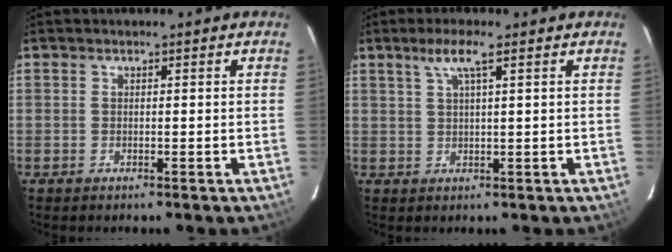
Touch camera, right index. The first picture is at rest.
{"total": 3.8, "force": [2.1, 0.0, 3.1], "torque": [-0.061, 0.006, 0.040]}